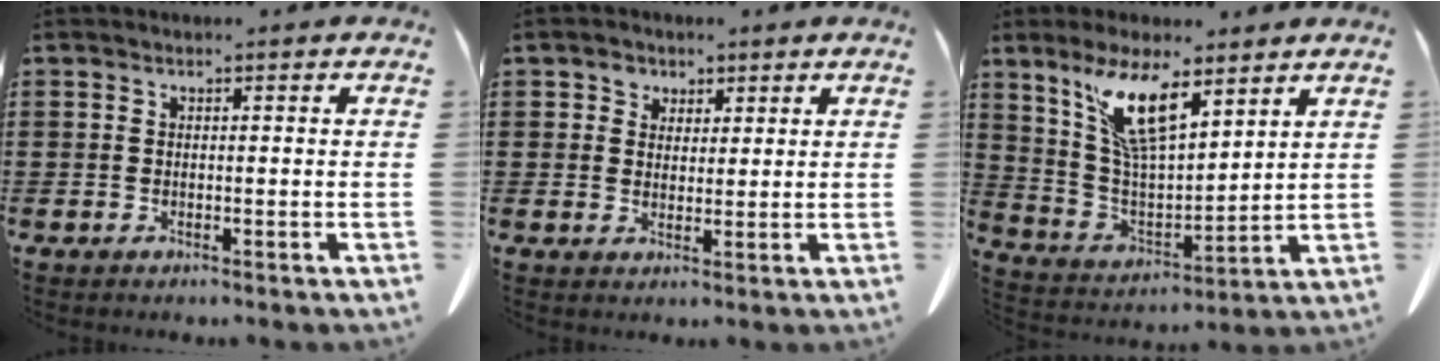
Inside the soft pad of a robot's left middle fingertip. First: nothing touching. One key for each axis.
{"total": 2.5, "fx": 1.5, "fy": 1.9, "fz": 0.4, "tx": -0.011, "ty": 0.004, "tz": 0.026}
{"total": 11.2, "fx": 7.6, "fy": 3.3, "fz": 7.5, "tx": -0.167, "ty": -0.021, "tz": 0.141}